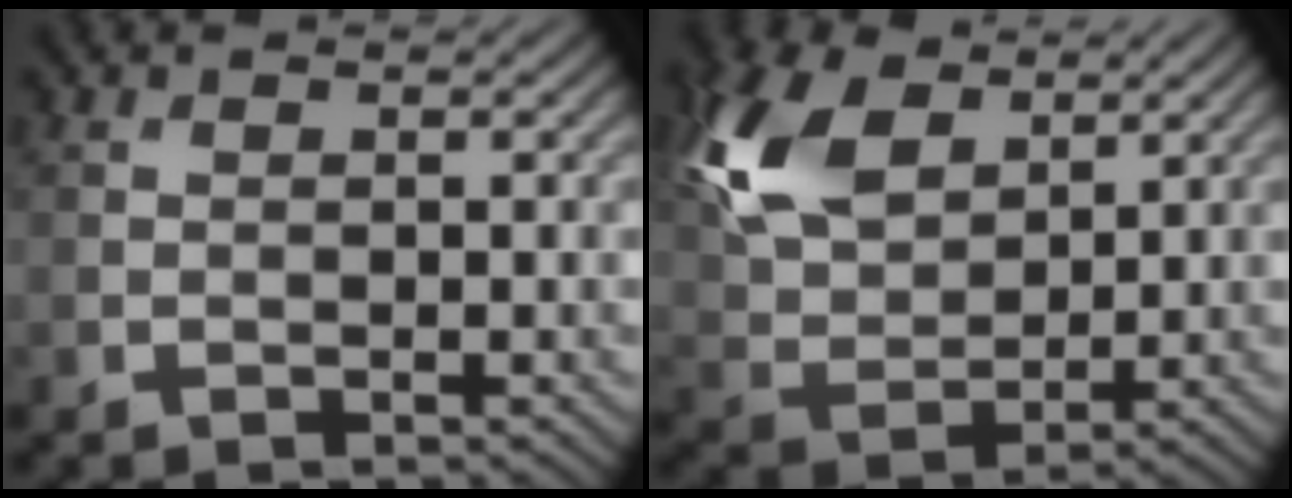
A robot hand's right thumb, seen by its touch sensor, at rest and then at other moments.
{"total": 11.3, "force": [5.2, 6.7, 7.5], "torque": [-0.204, 0.020, 0.106]}